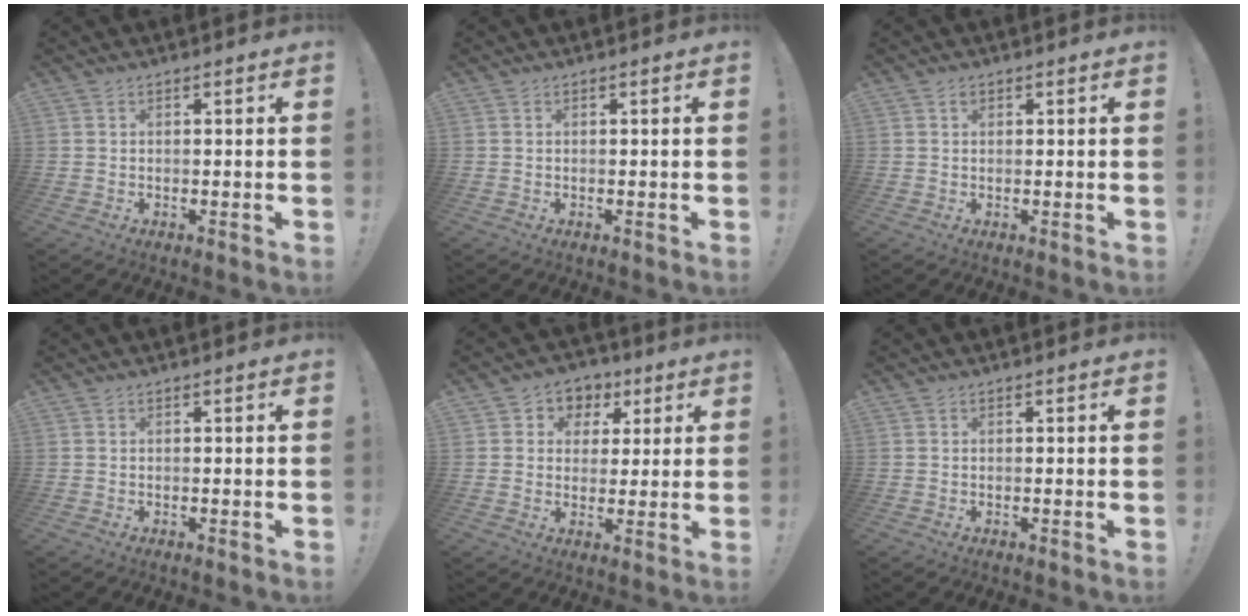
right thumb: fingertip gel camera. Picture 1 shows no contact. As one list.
[{"total": 0.0}, {"total": 0.6, "force": [0.4, 0.4, 0.2], "torque": [0.001, -0.001, 0.005]}, {"total": 0.0}, {"total": 6.1, "force": [1.4, 5.8, 1.2], "torque": [-0.009, -0.009, 0.029]}, {"total": 0.0}]